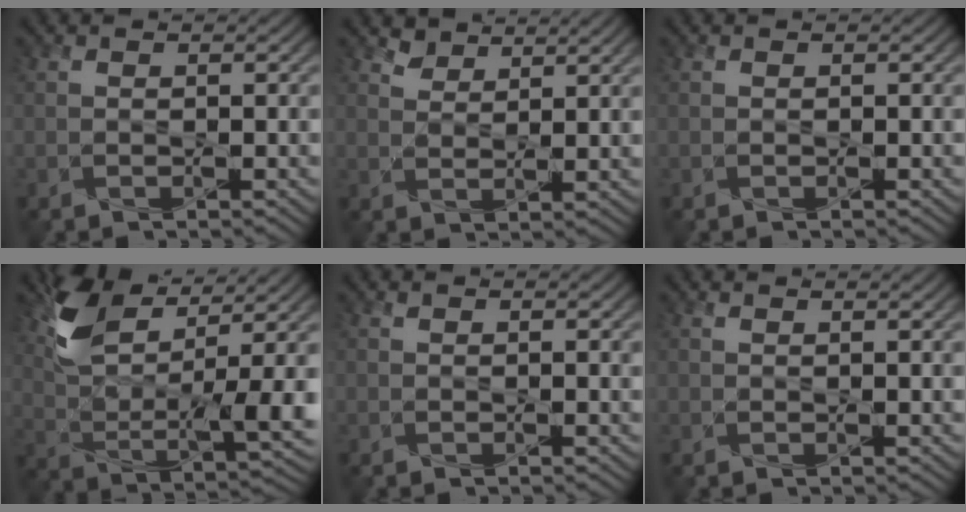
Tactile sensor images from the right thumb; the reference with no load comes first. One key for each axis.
{"total": 2.6, "fx": 2.3, "fy": 0.8, "fz": 0.9, "tx": -0.020, "ty": -0.004, "tz": 0.052}
{"total": 0.0}
{"total": 12.1, "fx": 6.0, "fy": 4.7, "fz": 9.3, "tx": -0.190, "ty": -0.003, "tz": 0.124}
{"total": 0.6, "fx": 0.5, "fy": 0.1, "fz": 0.2, "tx": -0.006, "ty": -0.001, "tz": 0.010}
{"total": 1.1, "fx": 1.0, "fy": 0.1, "fz": 0.5, "tx": -0.010, "ty": -0.002, "tz": 0.012}